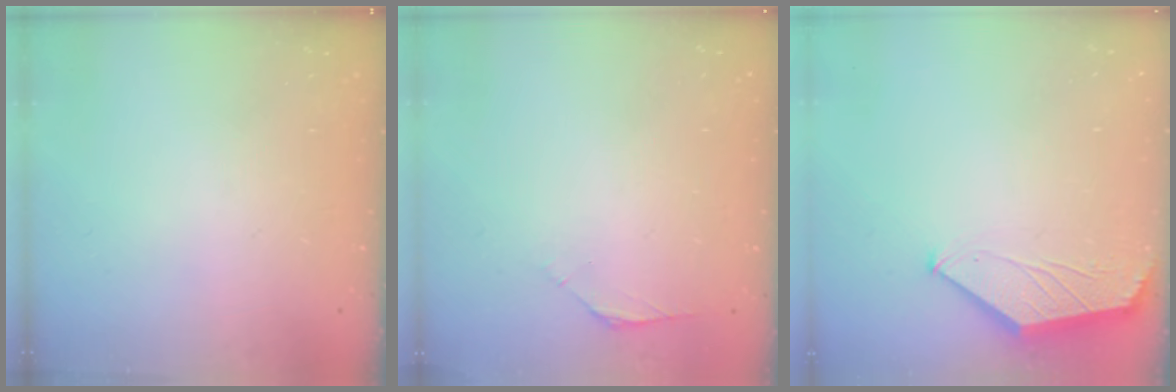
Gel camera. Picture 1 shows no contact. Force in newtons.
{"total": 1.8, "press": 1.7, "slide": 0.6}
{"total": 1.5, "press": 1.5, "slide": 0.4}